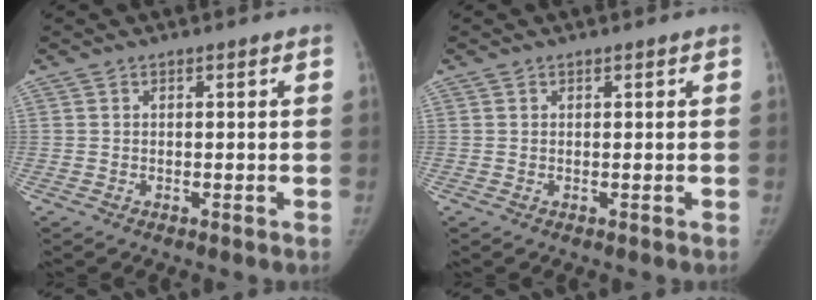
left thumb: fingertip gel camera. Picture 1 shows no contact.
{"total": 0.0}